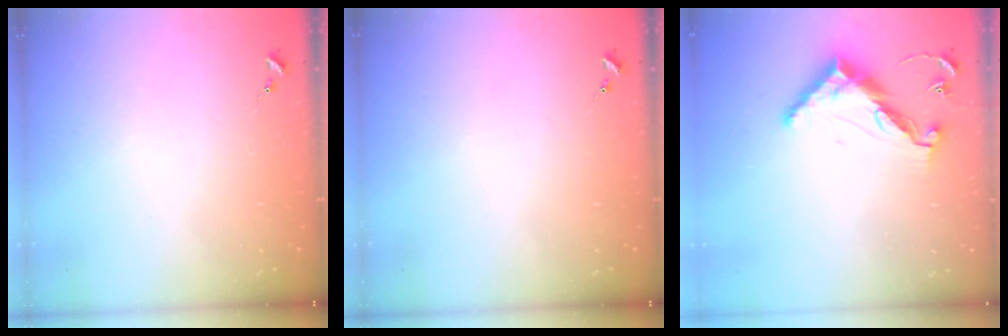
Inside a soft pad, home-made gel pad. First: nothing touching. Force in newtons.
{"total": 0.0}
{"total": 12.1, "press": 12.0, "slide": 0.4}